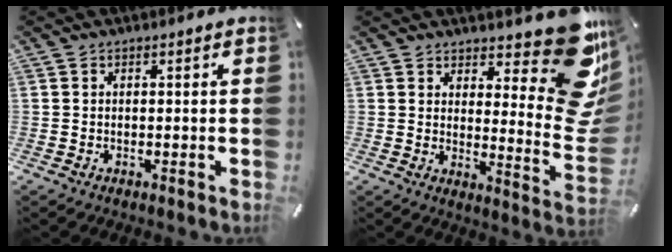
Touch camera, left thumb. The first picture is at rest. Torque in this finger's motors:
{"motor_torque": [1.18, -0.43, 0.58, -0.19, 0.08]}